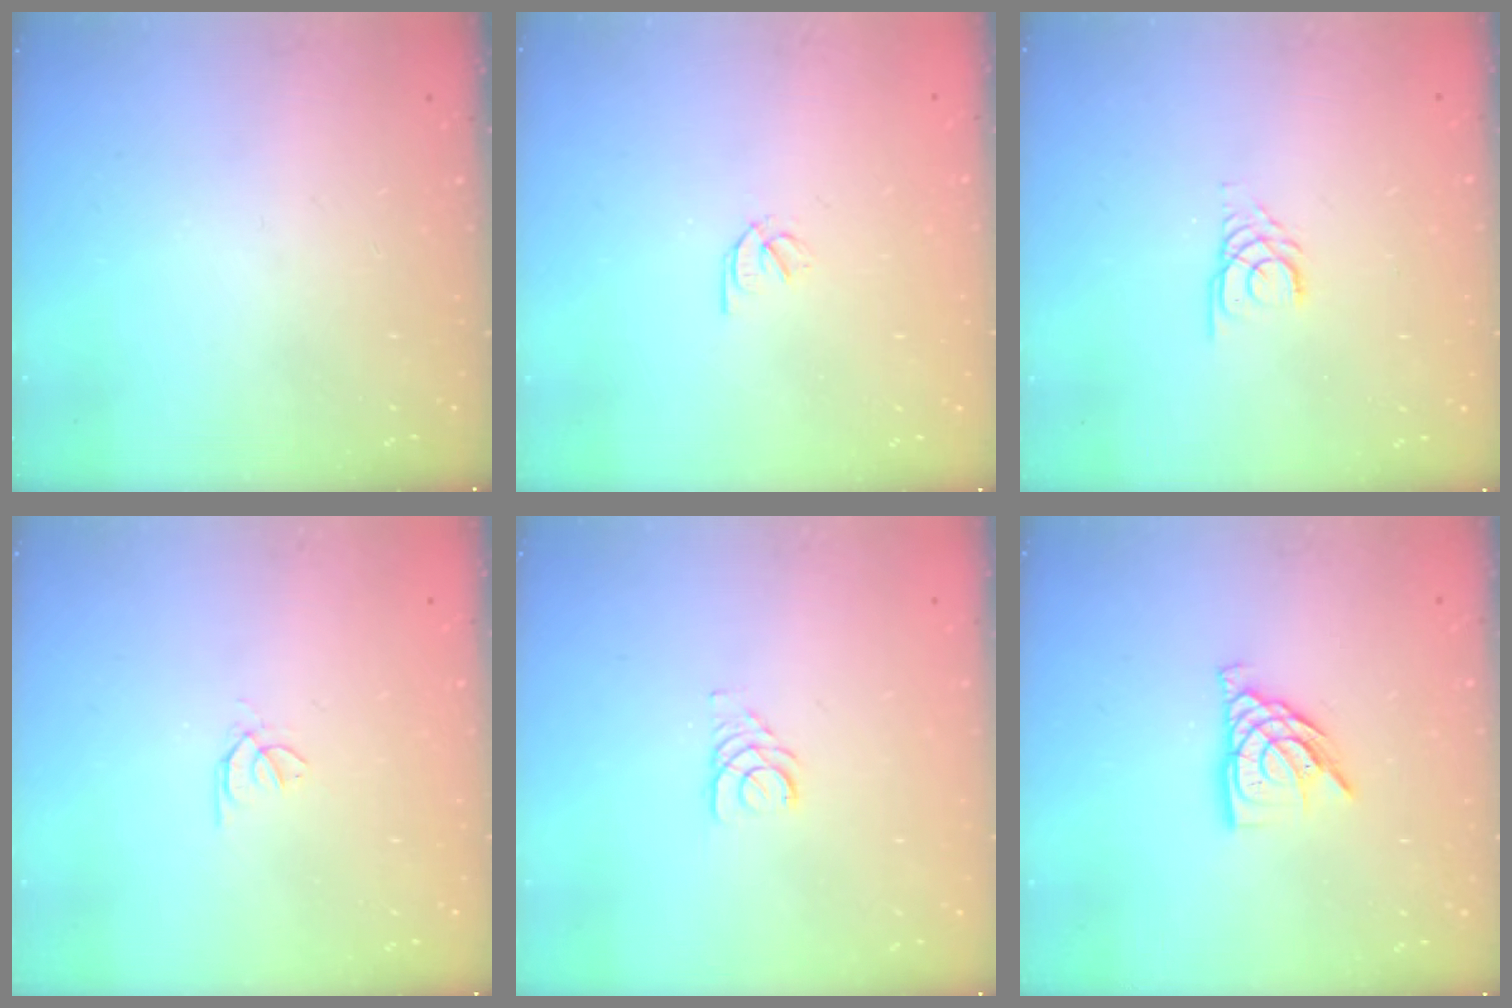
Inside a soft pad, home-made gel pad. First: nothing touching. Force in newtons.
{"total": 2.0, "press": 2.0, "slide": 0.3}
{"total": 3.0, "press": 2.9, "slide": 0.3}
{"total": 0.5, "press": 0.4, "slide": 0.3}
{"total": 2.7, "press": 2.7, "slide": 0.2}
{"total": 9.1, "press": 9.1, "slide": 0.8}